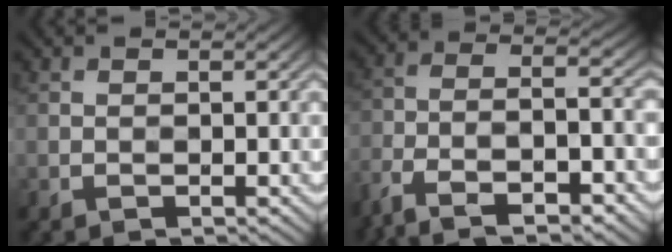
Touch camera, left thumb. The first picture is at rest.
{"total": 11.3, "force": [-7.7, 3.5, 7.5], "torque": [-0.151, -0.009, -0.144]}